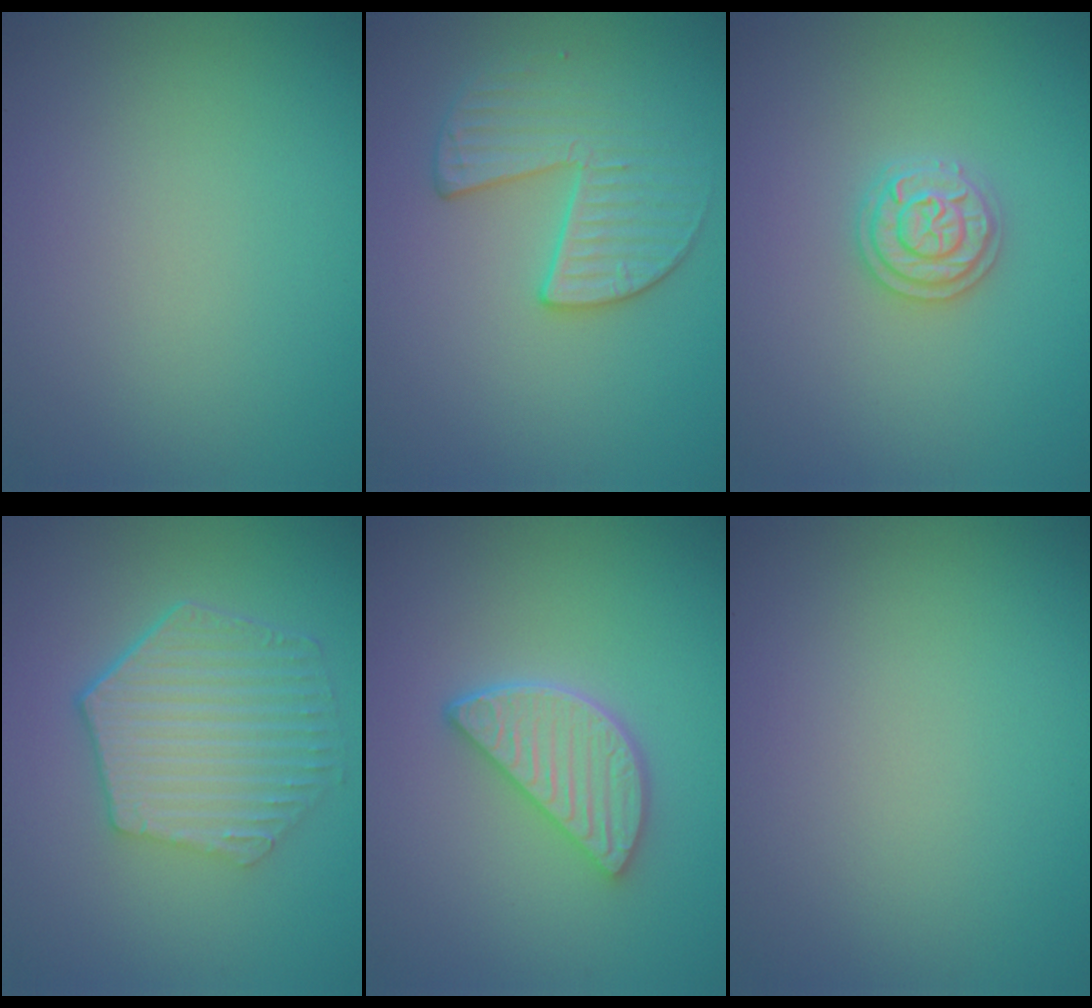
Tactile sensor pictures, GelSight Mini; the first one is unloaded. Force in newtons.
{"total": 3.3, "press": 3.1, "slide": 1.1}
{"total": 2.3, "press": 2.3, "slide": 0.5}
{"total": 6.1, "press": 4.6, "slide": 4.1}
{"total": 4.2, "press": 3.4, "slide": 2.5}
{"total": 0.0}